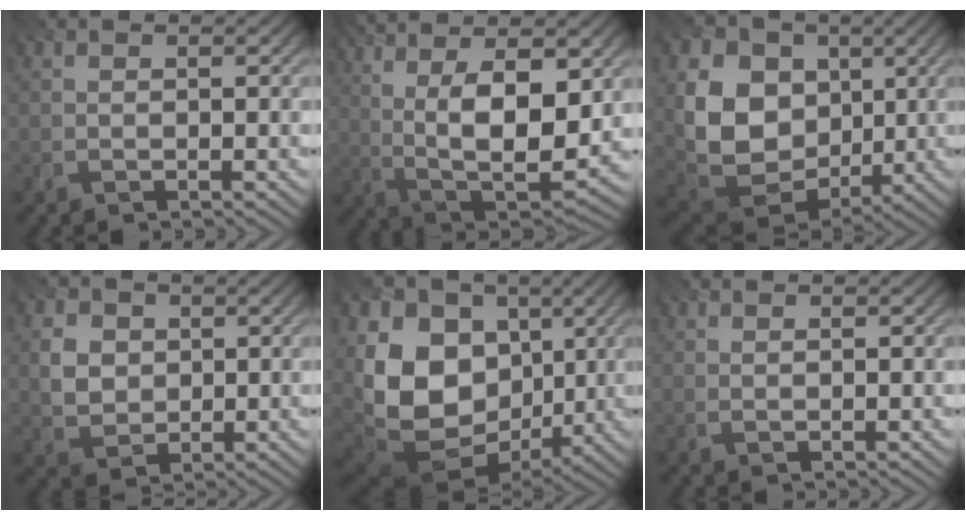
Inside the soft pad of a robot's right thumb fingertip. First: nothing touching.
{"total": 15.3, "force": [4.2, 6.2, 13.4], "torque": [-0.251, 0.007, 0.067]}
{"total": 13.7, "force": [1.5, 10.8, 8.3], "torque": [-0.197, -0.009, 0.037]}
{"total": 4.5, "force": [0.7, 3.8, 2.3], "torque": [-0.063, -0.007, 0.006]}
{"total": 18.6, "force": [0.7, 13.9, 12.3], "torque": [-0.273, -0.019, 0.044]}
{"total": 1.0, "force": [0.8, 0.0, 0.6], "torque": [-0.005, -0.006, 0.010]}